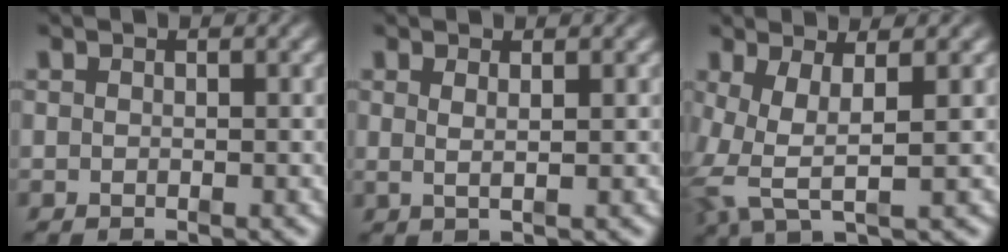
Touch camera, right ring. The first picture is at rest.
{"total": 1.2, "force": [0.6, -0.5, 1.0], "torque": [-0.018, -0.008, 0.019]}
{"total": 4.5, "force": [-0.3, 2.4, 3.8], "torque": [-0.093, -0.025, 0.006]}